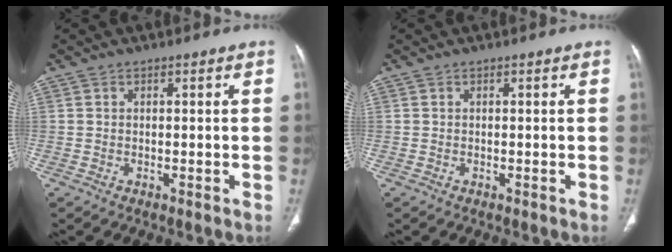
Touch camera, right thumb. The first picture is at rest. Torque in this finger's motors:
{"motor_torque": [0.00, 0.00, 0.00, 0.00, 0.00]}